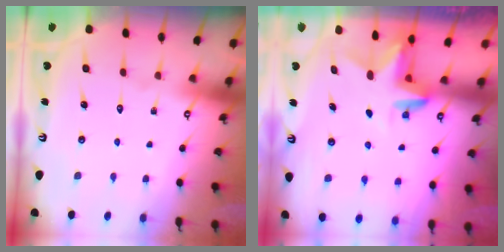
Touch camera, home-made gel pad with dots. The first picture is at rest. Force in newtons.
{"total": 3.0, "press": 3.0, "slide": 0.2}